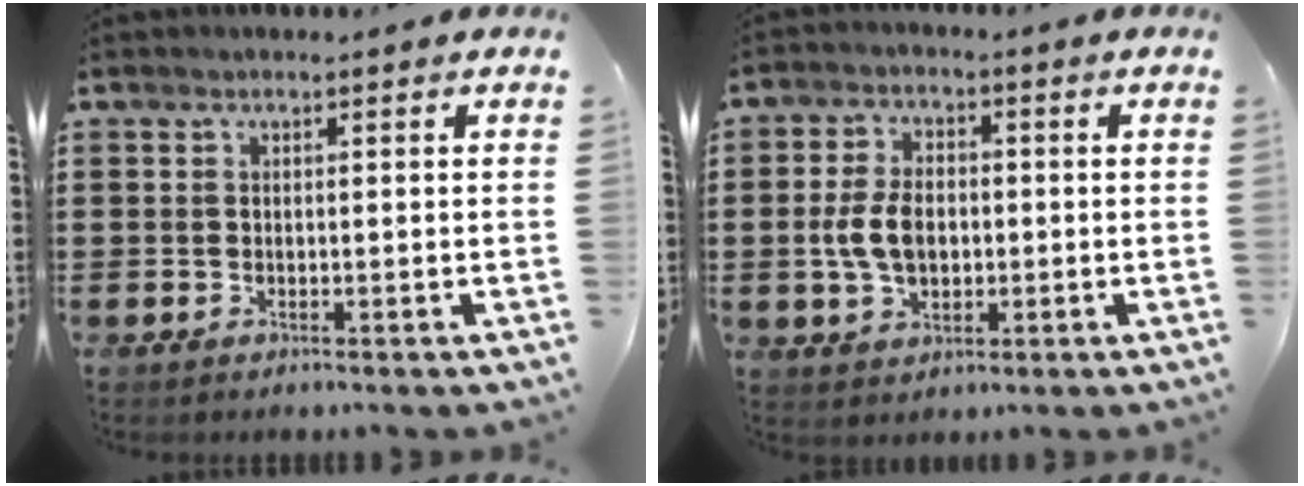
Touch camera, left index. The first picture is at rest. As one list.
[{"total": 6.6, "force": [-0.4, 4.3, 5.0], "torque": [-0.124, 0.003, -0.016]}]